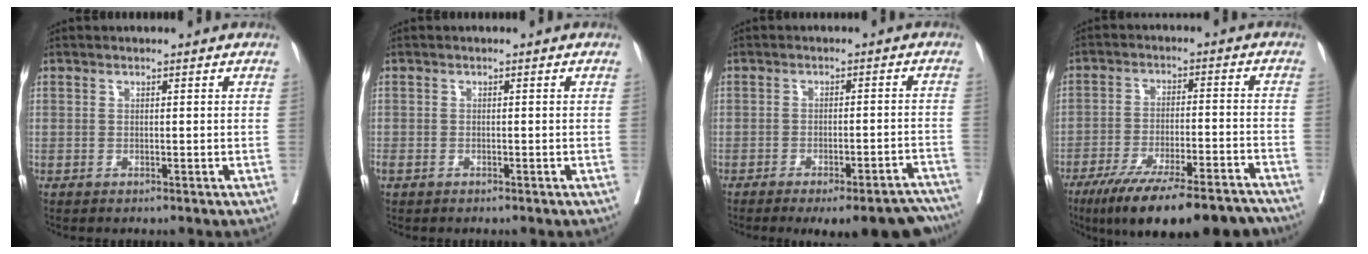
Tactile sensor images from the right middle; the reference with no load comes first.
{"total": 0.8, "force": [-0.5, 0.2, 0.6], "torque": [-0.023, 0.002, -0.009]}
{"total": 14.7, "force": [-13.0, 2.5, 6.3], "torque": [-0.038, 0.012, -0.158]}
{"total": 18.9, "force": [-15.3, 3.0, 10.6], "torque": [-0.136, -0.009, -0.231]}